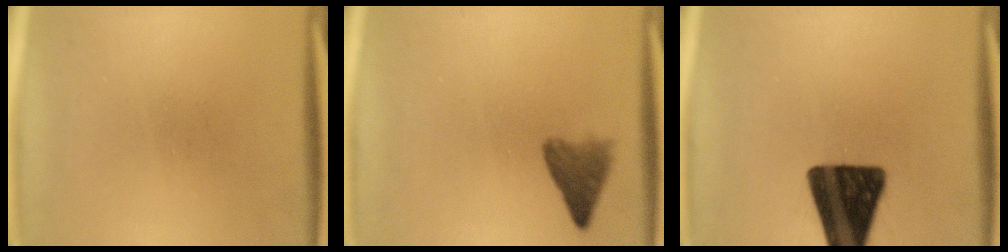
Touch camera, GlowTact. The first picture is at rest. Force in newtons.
{"total": 3.5}
{"total": 16.4}